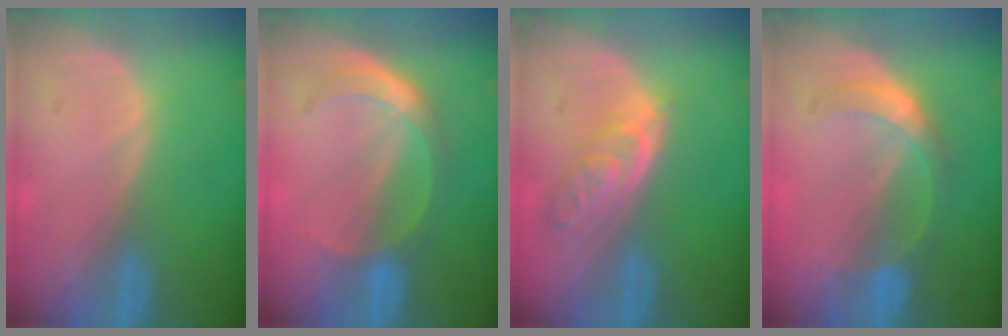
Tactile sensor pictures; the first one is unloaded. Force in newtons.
{"total": 6.0, "press": 5.2, "slide": 3.0}
{"total": 5.0, "press": 4.9, "slide": 0.4}
{"total": 5.6, "press": 5.0, "slide": 2.5}